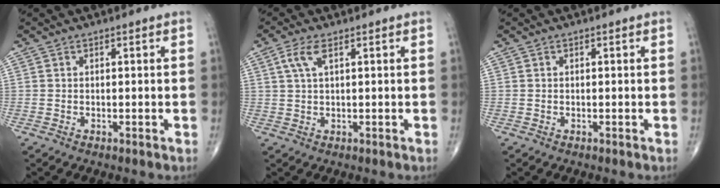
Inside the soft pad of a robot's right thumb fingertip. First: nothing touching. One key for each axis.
{"total": 3.8, "fx": 1.6, "fy": 1.4, "fz": 3.2, "tx": -0.076, "ty": 0.008, "tz": 0.036}
{"total": 0.0}